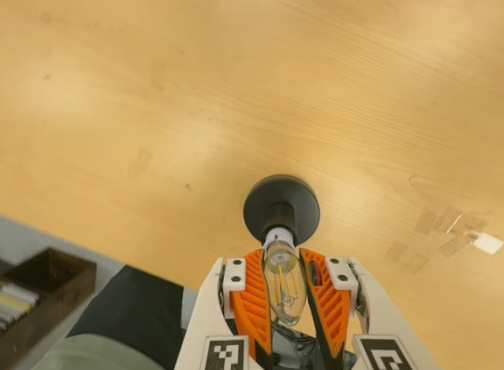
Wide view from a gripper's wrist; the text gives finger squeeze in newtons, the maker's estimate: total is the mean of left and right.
{"total": 18.7, "left": 18.5, "right": 18.9}